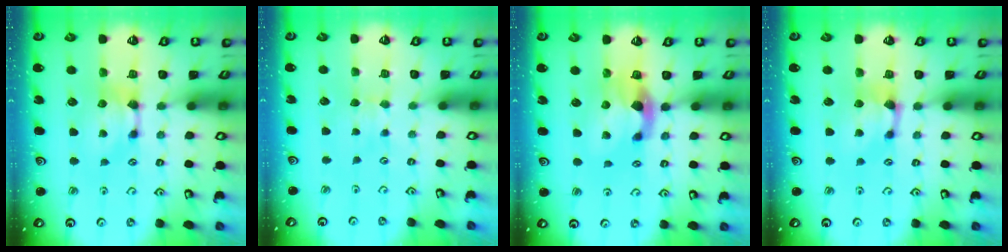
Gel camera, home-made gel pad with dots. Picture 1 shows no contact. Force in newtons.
{"total": 2.2, "press": 2.2, "slide": 0.4}
{"total": 2.8, "press": 2.5, "slide": 1.3}
{"total": 2.0, "press": 1.9, "slide": 0.7}